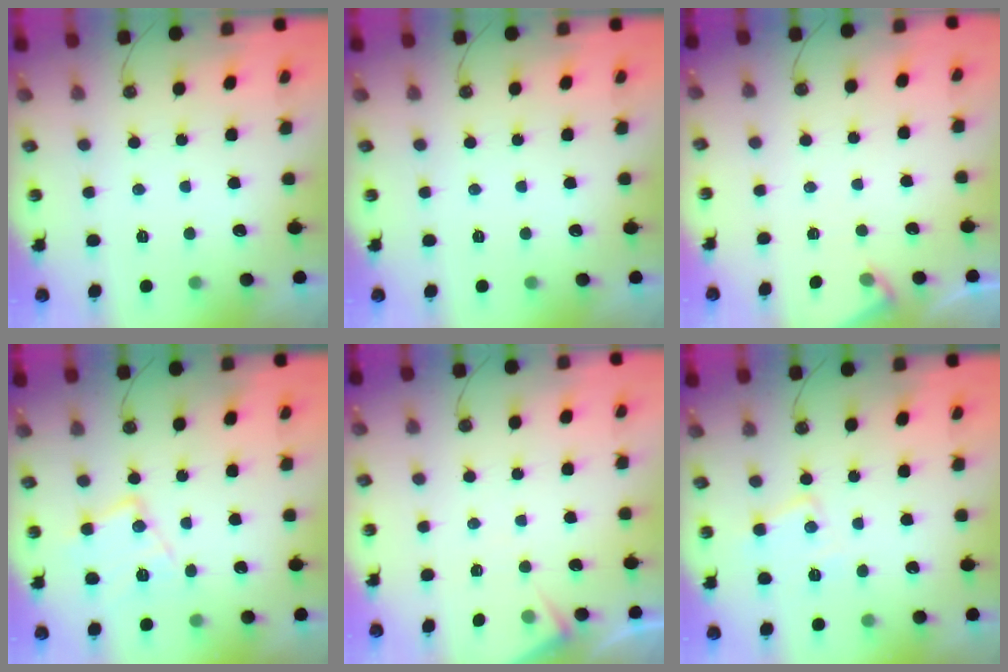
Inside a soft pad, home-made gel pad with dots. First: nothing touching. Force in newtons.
{"total": 0.0}
{"total": 3.8, "press": 3.7, "slide": 0.6}
{"total": 13.1, "press": 13.1, "slide": 0.8}
{"total": 5.3, "press": 5.2, "slide": 0.7}
{"total": 9.1, "press": 9.0, "slide": 0.6}